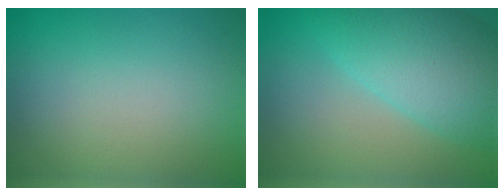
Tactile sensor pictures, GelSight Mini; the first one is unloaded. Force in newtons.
{"total": 7.7, "press": 7.7, "slide": 0.3}